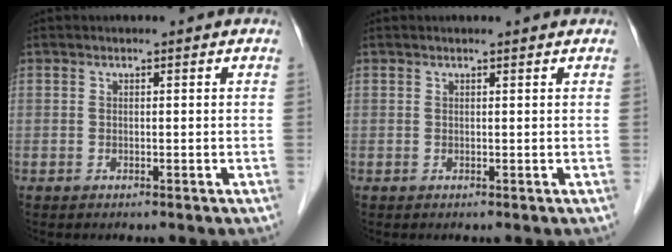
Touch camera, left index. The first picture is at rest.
{"total": 0.9, "force": [0.9, 0.0, 0.2], "torque": [-0.013, 0.006, 0.010]}